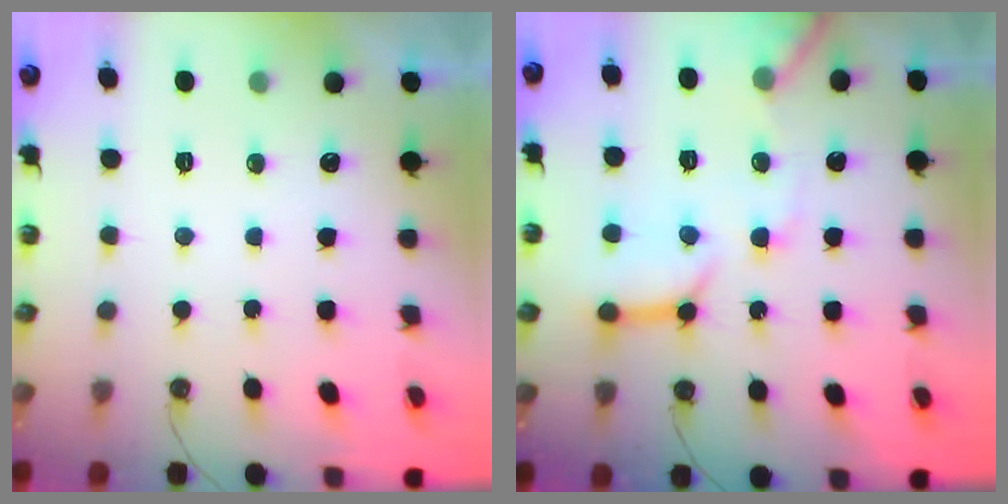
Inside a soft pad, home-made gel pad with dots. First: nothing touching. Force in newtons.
{"total": 13.5, "press": 13.4, "slide": 1.5}